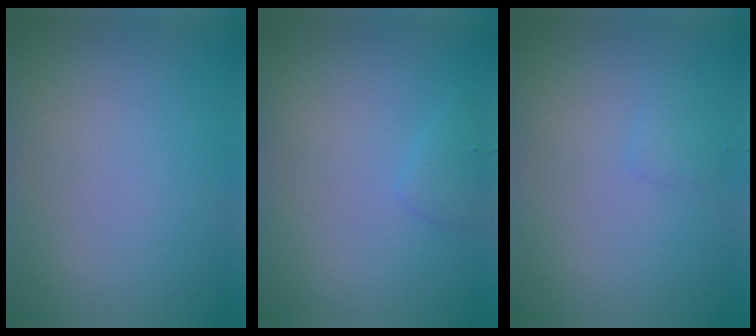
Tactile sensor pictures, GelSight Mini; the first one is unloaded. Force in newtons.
{"total": 1.1, "press": 1.1, "slide": 0.0}
{"total": 0.8, "press": 0.7, "slide": 0.1}